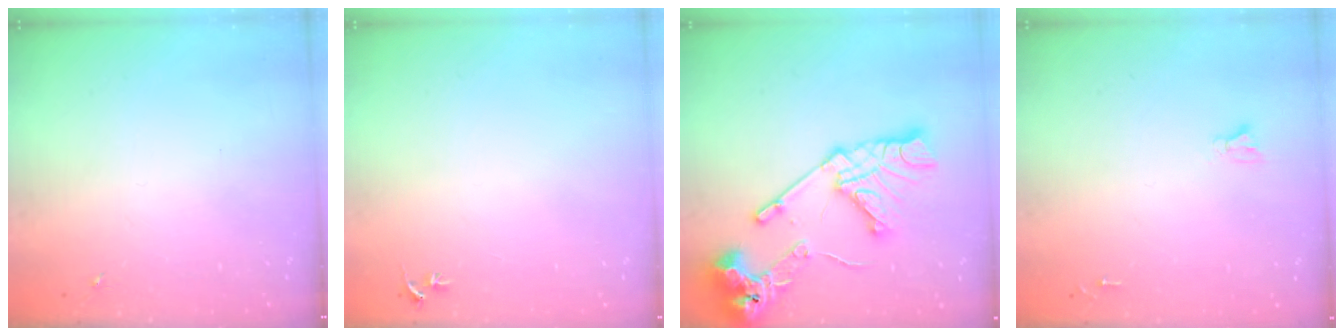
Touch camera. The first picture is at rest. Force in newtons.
{"total": 2.3, "press": 2.3, "slide": 0.2}
{"total": 20.5, "press": 20.4, "slide": 2.3}
{"total": 2.5, "press": 2.5, "slide": 0.2}